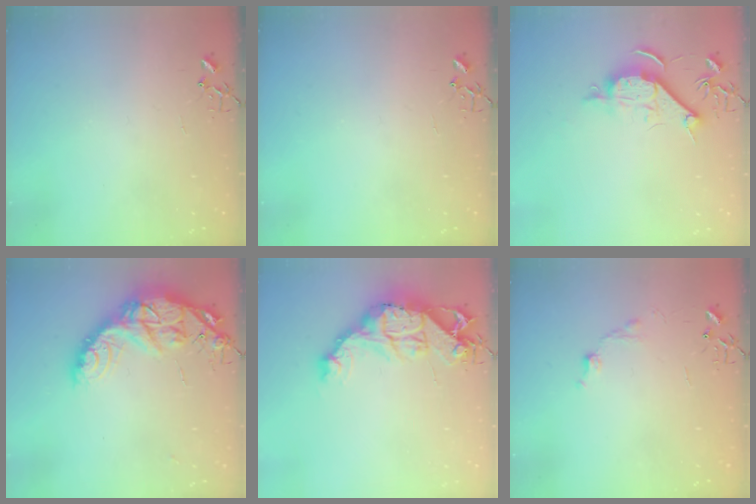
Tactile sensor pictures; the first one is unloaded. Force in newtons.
{"total": 0.0}
{"total": 9.5, "press": 9.5, "slide": 0.9}
{"total": 17.5, "press": 17.4, "slide": 1.4}
{"total": 18.1, "press": 18.0, "slide": 2.0}
{"total": 6.7, "press": 6.7, "slide": 0.9}